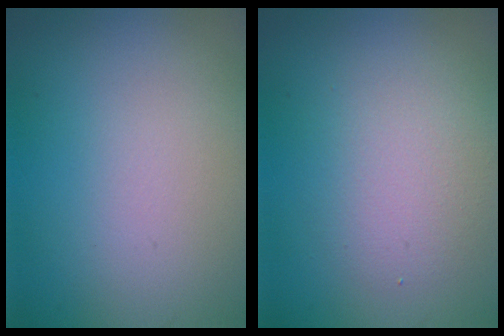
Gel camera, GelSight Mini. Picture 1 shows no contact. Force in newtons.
{"total": 3.5, "press": 3.5, "slide": 0.2}